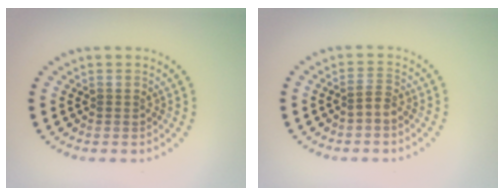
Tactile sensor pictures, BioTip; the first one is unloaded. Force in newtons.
{"total": 1.3, "press": 1.0, "slide": 0.8}